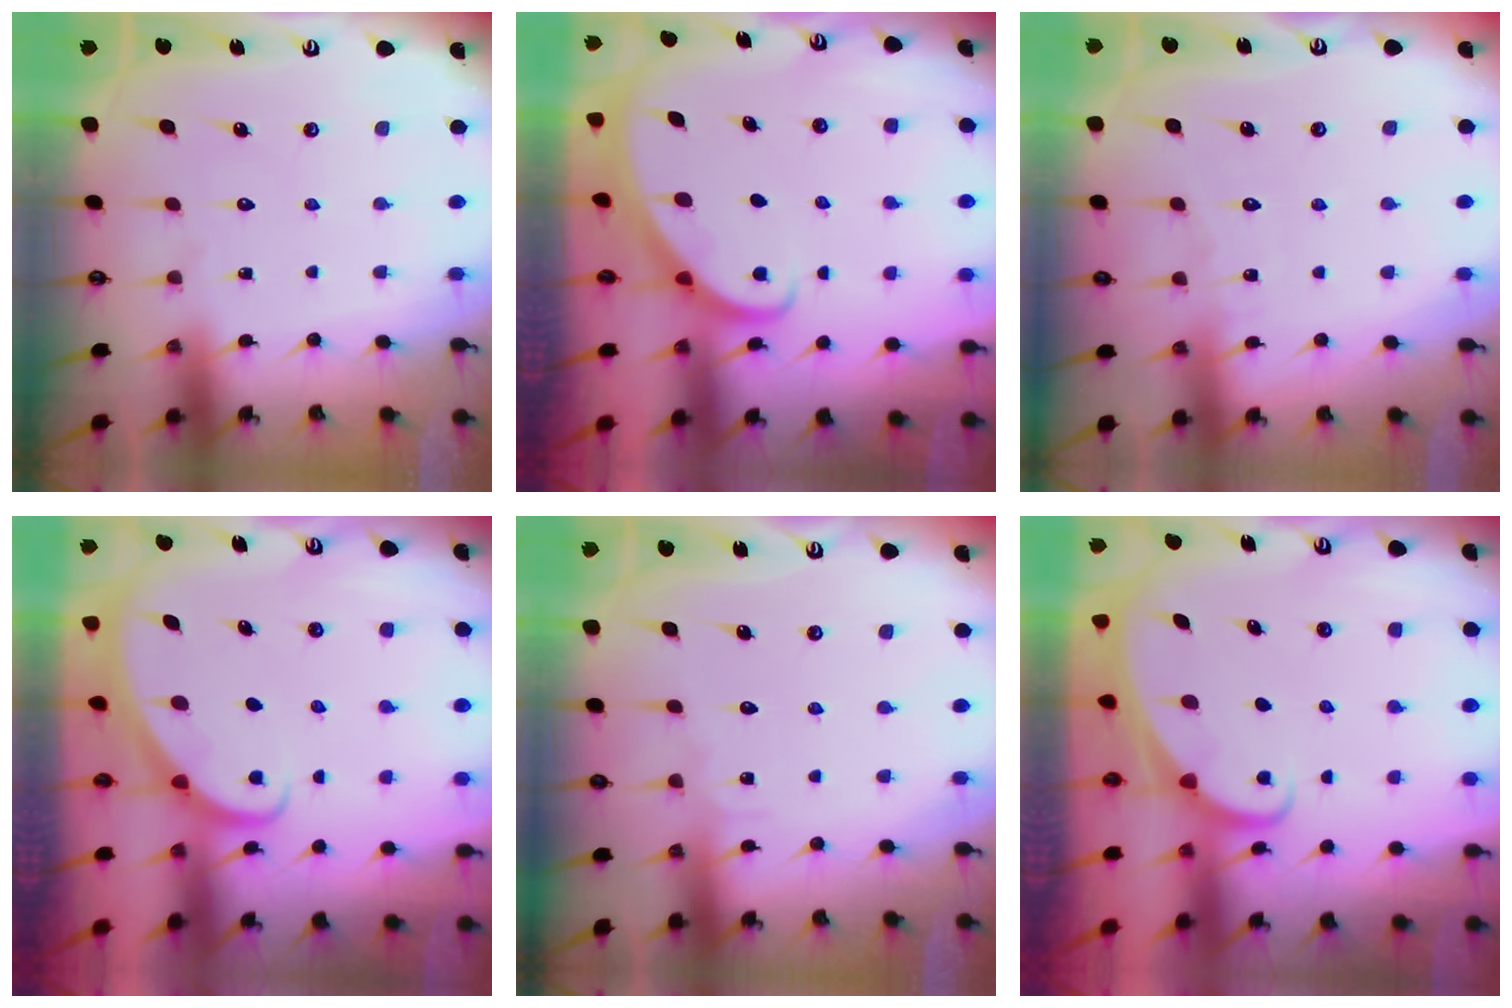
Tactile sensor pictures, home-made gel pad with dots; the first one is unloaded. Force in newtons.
{"total": 2.4, "press": 2.4, "slide": 0.2}
{"total": 4.5, "press": 4.5, "slide": 0.4}
{"total": 2.2, "press": 2.2, "slide": 0.2}
{"total": 3.9, "press": 3.8, "slide": 0.4}
{"total": 1.6, "press": 1.6, "slide": 0.1}